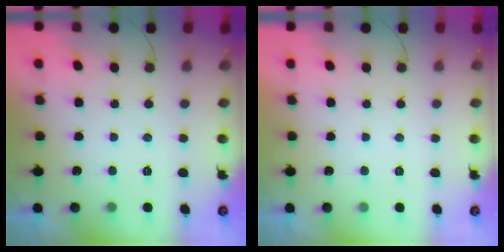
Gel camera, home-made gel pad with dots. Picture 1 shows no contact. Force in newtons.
{"total": 1.8, "press": 1.8, "slide": 0.1}